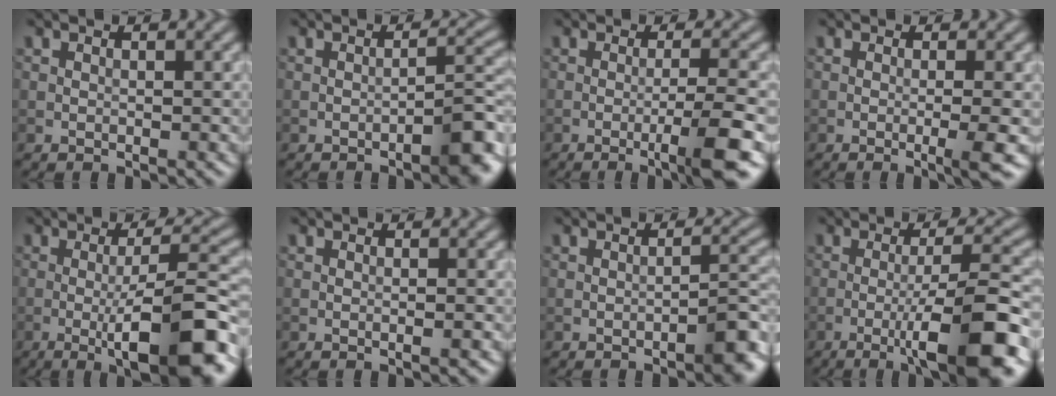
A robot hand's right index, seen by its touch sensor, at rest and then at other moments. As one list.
[{"total": 4.1, "force": [-2.4, 0.8, 3.3], "torque": [-0.044, 0.012, -0.037]}, {"total": 5.1, "force": [-1.8, 0.6, 4.7], "torque": [-0.068, 0.004, -0.034]}, {"total": 3.5, "force": [-0.8, 0.6, 3.3], "torque": [-0.044, -0.003, -0.016]}, {"total": 10.2, "force": [-3.5, 2.0, 9.4], "torque": [-0.131, 0.006, -0.056]}, {"total": 0.9, "force": [-0.2, 0.1, 0.9], "torque": [-0.008, 0.000, -0.006]}, {"total": 3.4, "force": [-2.0, 0.6, 2.7], "torque": [-0.037, 0.011, -0.033]}, {"total": 9.5, "force": [-3.8, 1.5, 8.5], "torque": [-0.125, 0.010, -0.063]}]